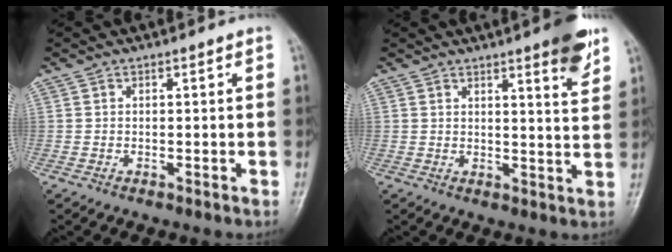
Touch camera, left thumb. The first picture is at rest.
{"total": 6.8, "force": [4.4, 0.9, 5.1], "torque": [-0.059, -0.027, 0.056]}